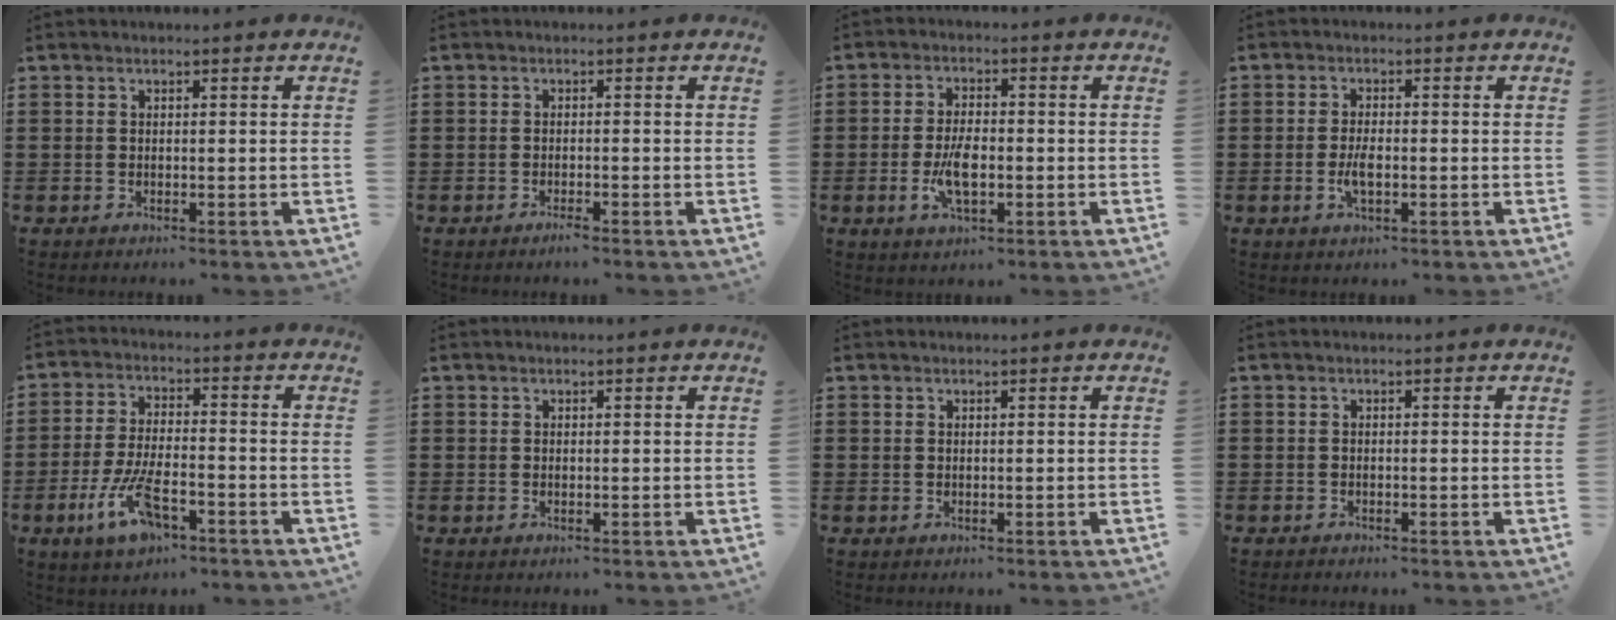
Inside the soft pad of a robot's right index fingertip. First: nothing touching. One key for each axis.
{"total": 1.3, "fx": -1.0, "fy": 0.1, "fz": 0.8, "tx": -0.015, "ty": -0.006, "tz": -0.017}
{"total": 5.8, "fx": -1.3, "fy": 2.5, "fz": 5.1, "tx": -0.116, "ty": -0.004, "tz": -0.027}
{"total": 3.2, "fx": -0.7, "fy": 1.2, "fz": 2.9, "tx": -0.059, "ty": -0.001, "tz": -0.014}
{"total": 9.1, "fx": -4.2, "fy": 3.5, "fz": 7.3, "tx": -0.161, "ty": -0.007, "tz": -0.075}
{"total": 0.0}
{"total": 0.0}
{"total": 0.6, "fx": -0.6, "fy": 0.0, "fz": 0.0, "tx": -0.002, "ty": -0.002, "tz": -0.012}